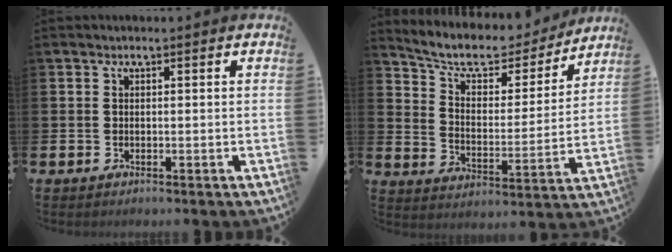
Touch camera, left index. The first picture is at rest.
{"total": 8.3, "force": [7.1, 3.1, 2.8], "torque": [-0.085, -0.047, 0.119]}